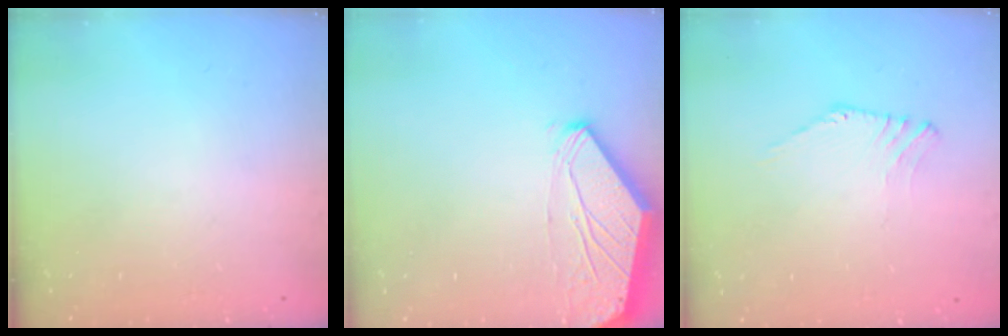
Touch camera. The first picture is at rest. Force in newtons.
{"total": 0.0}
{"total": 0.8, "press": 0.7, "slide": 0.3}